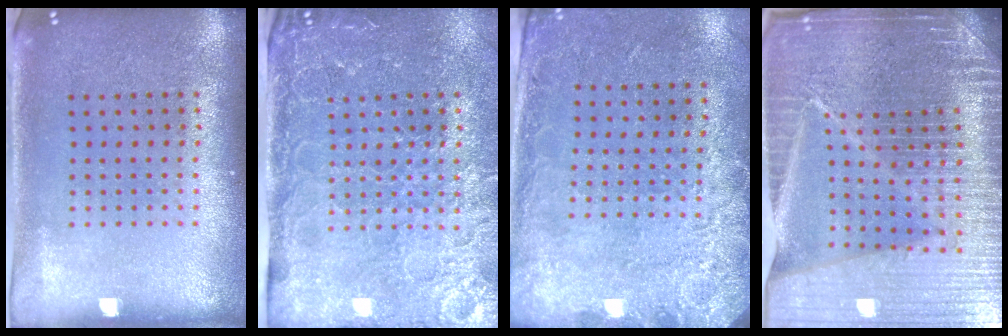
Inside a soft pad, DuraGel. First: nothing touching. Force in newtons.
{"total": 4.1, "press": 3.6, "slide": 2.0}
{"total": 2.7, "press": 1.9, "slide": 1.9}
{"total": 6.4, "press": 5.6, "slide": 3.2}